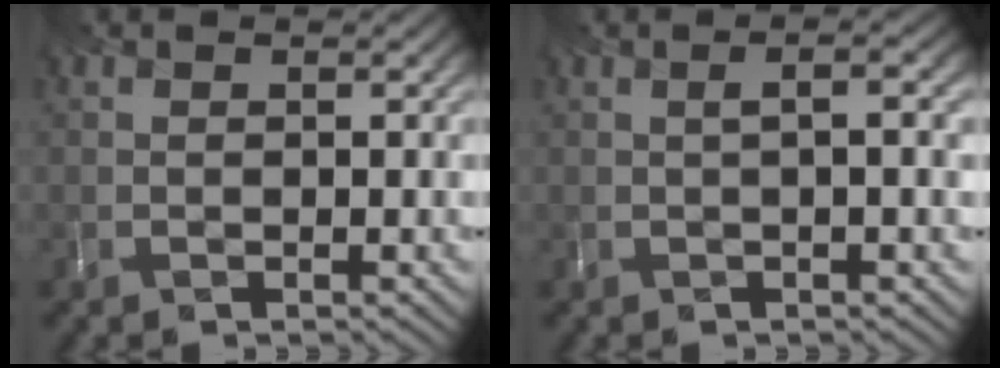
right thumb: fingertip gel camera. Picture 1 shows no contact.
{"total": 2.7, "force": [-0.2, 0.6, 2.6], "torque": [-0.039, 0.008, -0.007]}